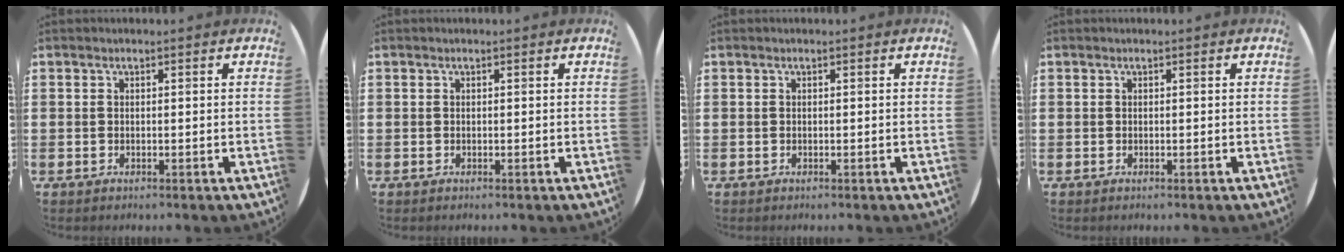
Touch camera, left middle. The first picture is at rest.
{"total": 0.0}
{"total": 0.0}
{"total": 0.0}